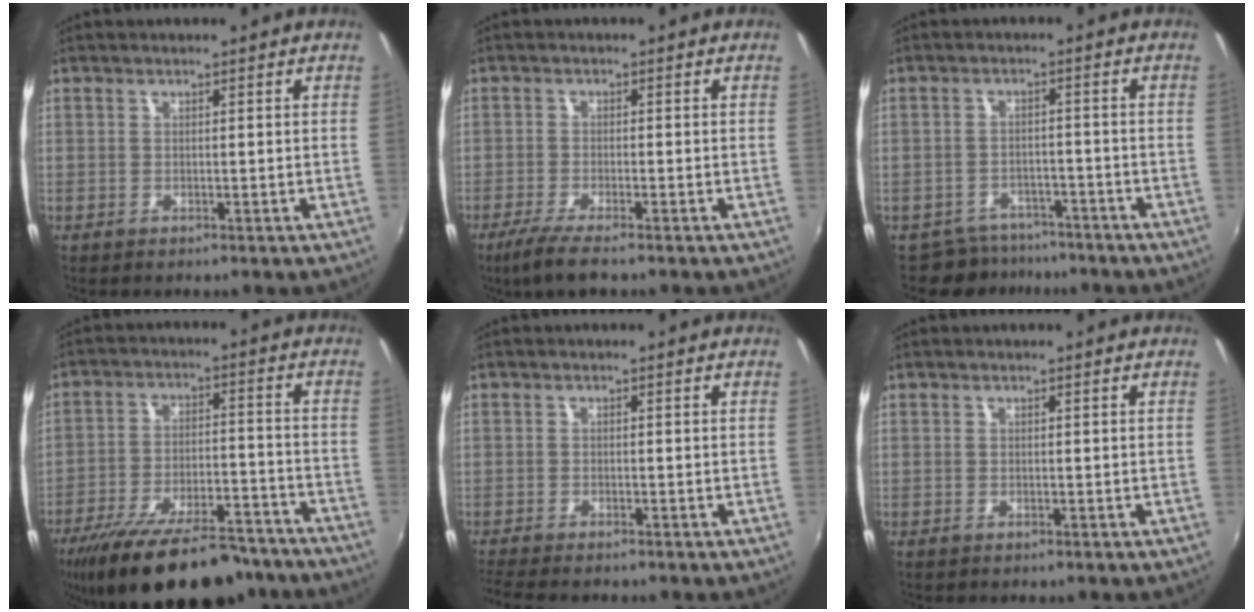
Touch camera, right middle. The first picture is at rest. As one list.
[{"total": 5.5, "force": [-4.1, 0.5, 3.7], "torque": [-0.092, -0.018, -0.077]}, {"total": 6.4, "force": [-5.6, 3.2, 0.5], "torque": [-0.022, 0.007, -0.083]}, {"total": 23.4, "force": [-19.1, 7.0, 11.5], "torque": [-0.213, -0.025, -0.276]}, {"total": 5.5, "force": [-4.8, 0.7, 2.6], "torque": [-0.068, -0.026, -0.085]}, {"total": 0.0}]